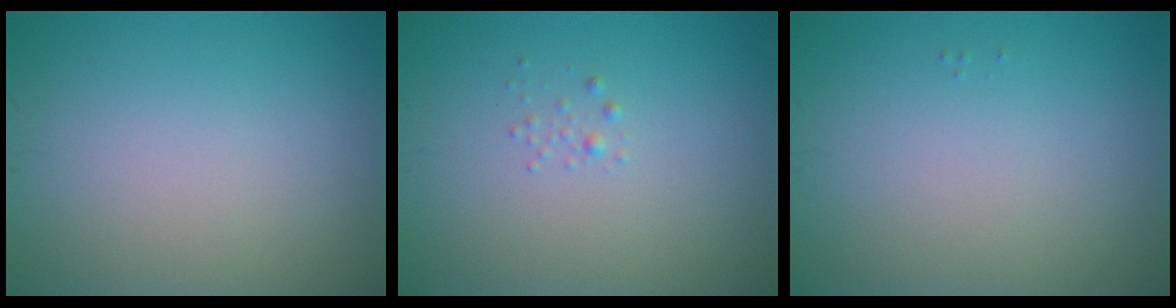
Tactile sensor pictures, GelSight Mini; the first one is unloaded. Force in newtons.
{"total": 0.6, "press": 0.6, "slide": 0.0}
{"total": 0.0}